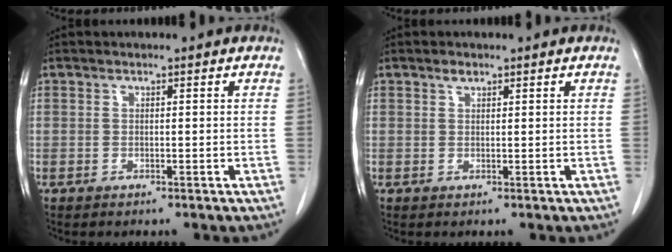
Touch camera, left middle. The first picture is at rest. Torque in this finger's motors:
{"motor_torque": [0.35, -0.22, -0.01, 0.00]}